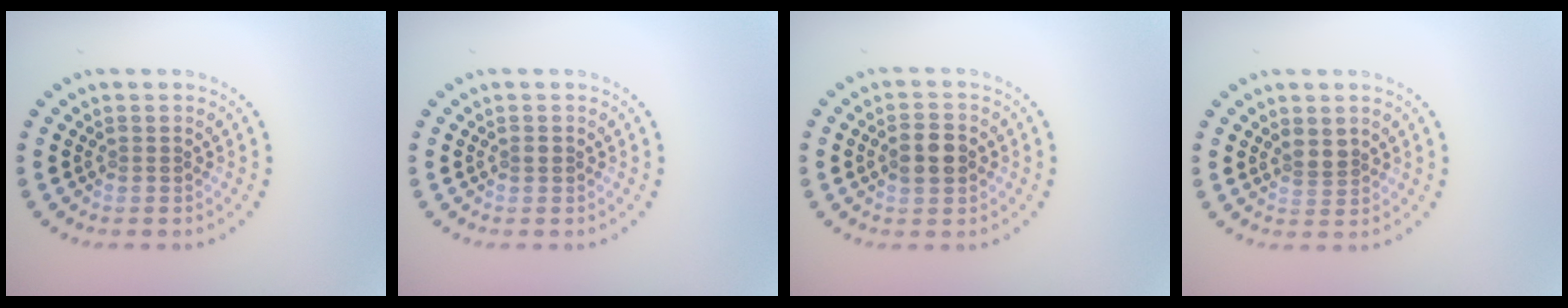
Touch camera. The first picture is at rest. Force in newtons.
{"total": 0.6, "press": 0.6, "slide": 0.1}
{"total": 2.8, "press": 2.8, "slide": 0.2}
{"total": 1.6, "press": 1.2, "slide": 1.0}